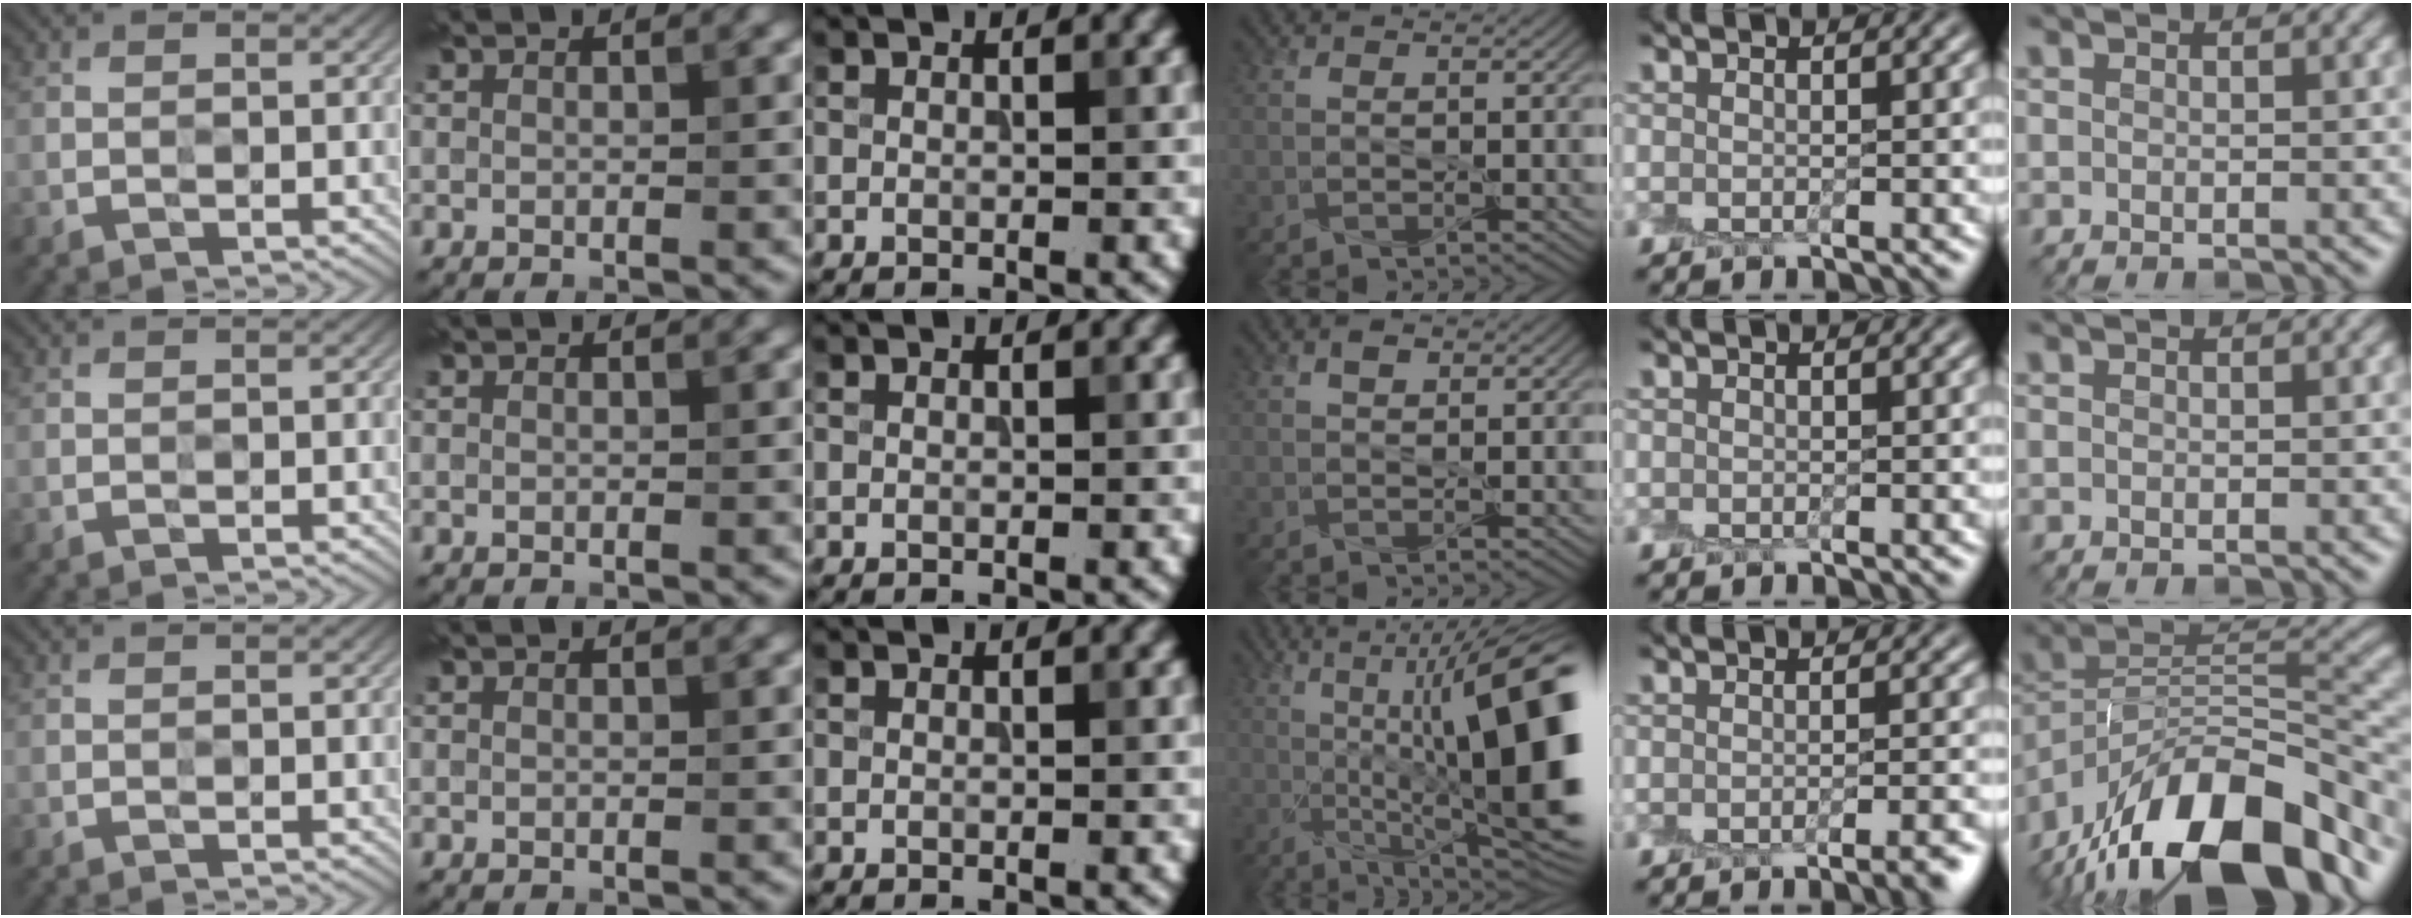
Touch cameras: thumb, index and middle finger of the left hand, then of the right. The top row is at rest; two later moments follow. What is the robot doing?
{"motion": "peel", "object": "plastic wrap"}